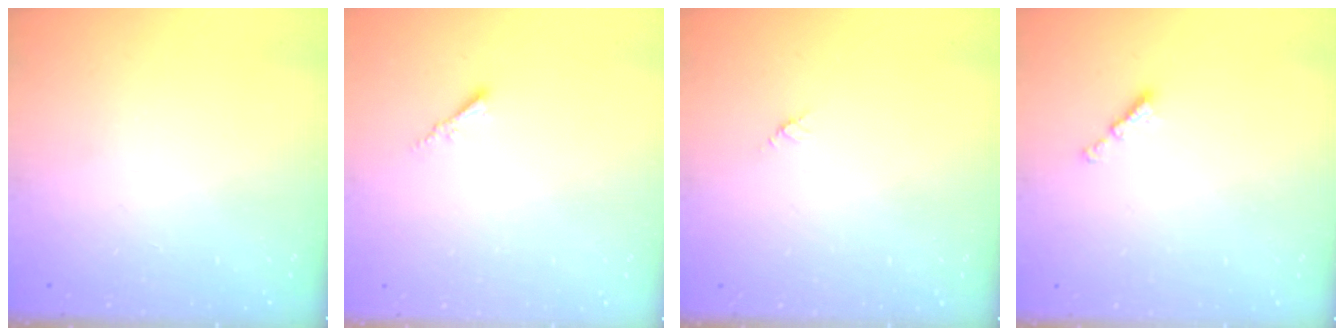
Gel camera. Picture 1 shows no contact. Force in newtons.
{"total": 1.7, "press": 1.6, "slide": 0.5}
{"total": 2.9, "press": 2.9, "slide": 0.3}
{"total": 2.1, "press": 2.1, "slide": 0.4}